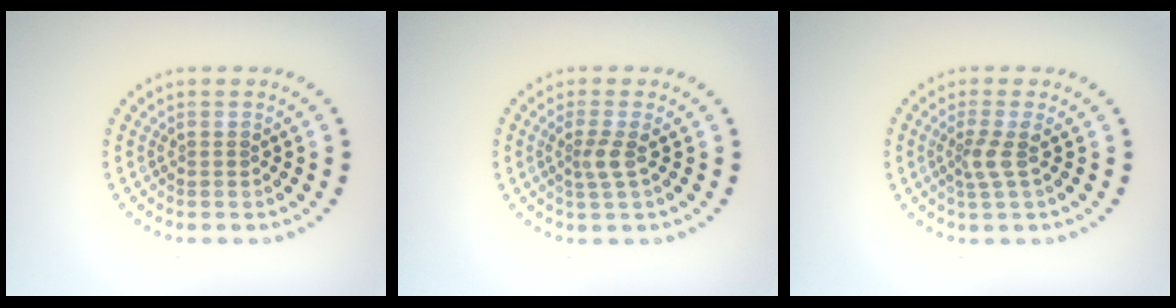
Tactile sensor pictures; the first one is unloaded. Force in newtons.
{"total": 1.9, "press": 1.4, "slide": 1.3}
{"total": 2.0, "press": 1.4, "slide": 1.4}